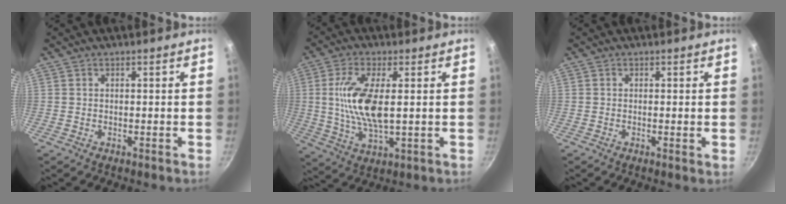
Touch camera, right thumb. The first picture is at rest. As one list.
[{"total": 11.9, "force": [1.4, 4.7, 10.9], "torque": [-0.218, -0.006, 0.030]}, {"total": 0.8, "force": [0.0, 0.0, 0.8], "torque": [-0.013, -0.002, -0.003]}]